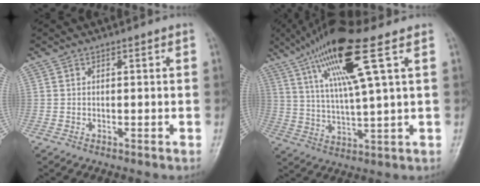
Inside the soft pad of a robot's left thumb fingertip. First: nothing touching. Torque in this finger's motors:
{"motor_torque": [0.97, 0.15, 1.76, -1.01, 0.50]}